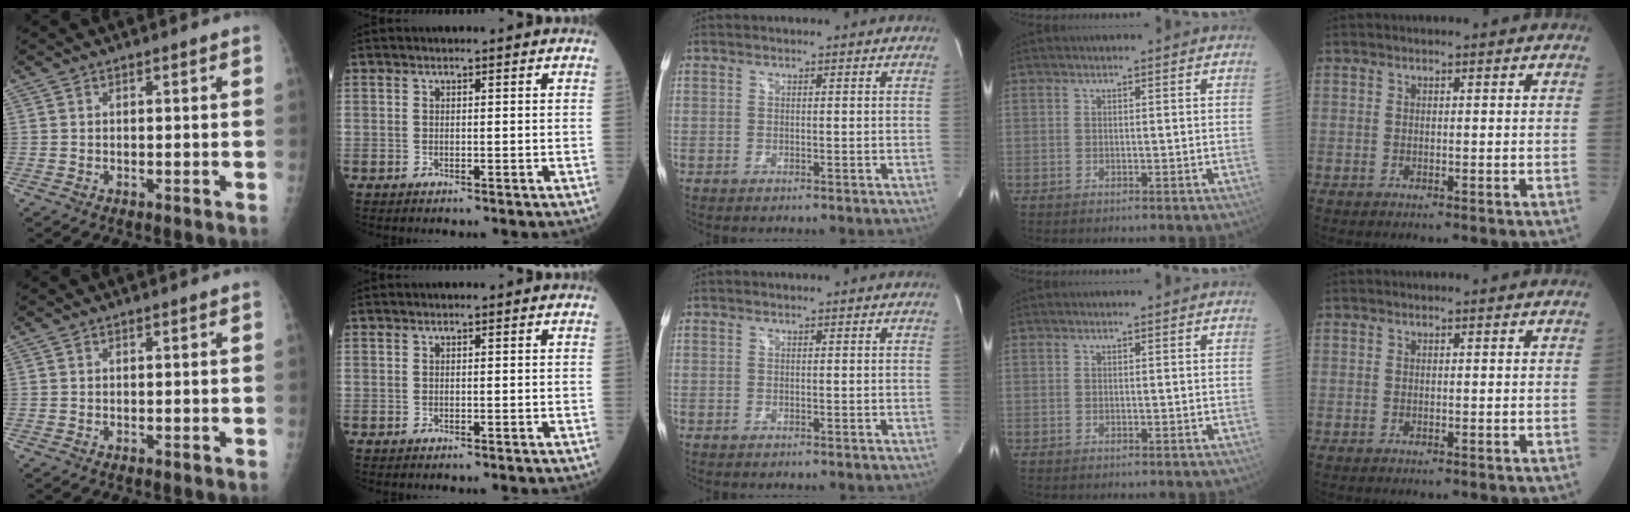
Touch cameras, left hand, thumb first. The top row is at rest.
{}